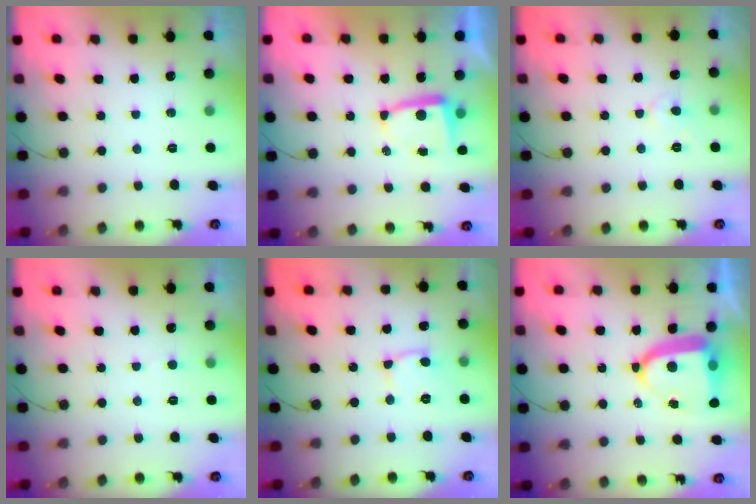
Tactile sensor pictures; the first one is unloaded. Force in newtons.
{"total": 5.2, "press": 5.1, "slide": 0.6}
{"total": 3.8, "press": 3.8, "slide": 0.3}
{"total": 1.7, "press": 1.7, "slide": 0.1}
{"total": 6.8, "press": 6.7, "slide": 0.8}
{"total": 12.1, "press": 12.0, "slide": 1.5}